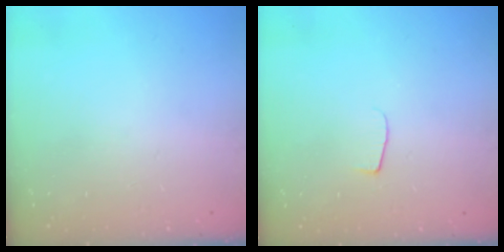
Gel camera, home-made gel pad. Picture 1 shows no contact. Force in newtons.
{"total": 4.3, "press": 4.3, "slide": 0.5}